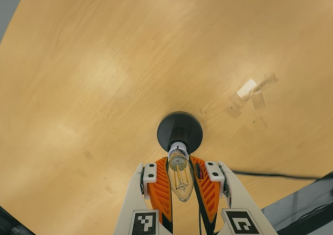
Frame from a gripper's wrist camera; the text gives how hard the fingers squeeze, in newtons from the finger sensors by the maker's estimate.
{"total": 19.8, "left": 18.4, "right": 21.2}